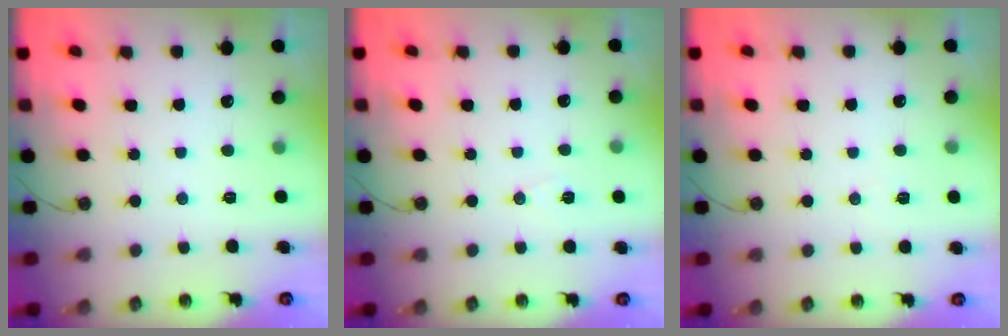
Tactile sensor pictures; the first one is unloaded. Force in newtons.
{"total": 5.0, "press": 3.9, "slide": 3.1}
{"total": 3.8, "press": 3.0, "slide": 2.3}